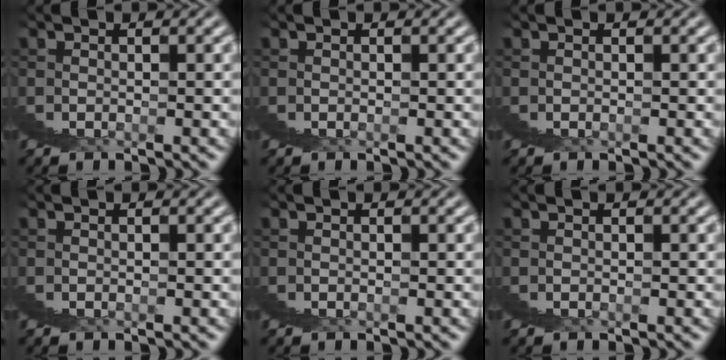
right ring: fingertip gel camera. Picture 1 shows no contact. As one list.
[{"total": 0.0}, {"total": 0.0}, {"total": 0.0}, {"total": 0.0}, {"total": 0.0}]